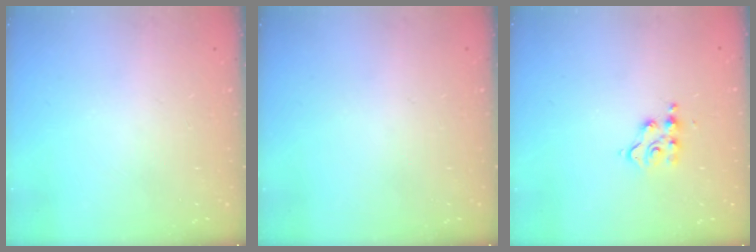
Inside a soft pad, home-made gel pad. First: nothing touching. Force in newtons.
{"total": 0.0}
{"total": 4.8, "press": 4.8, "slide": 0.5}